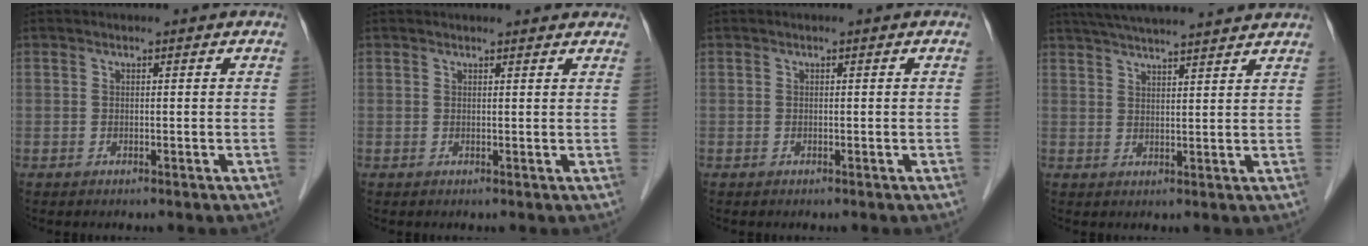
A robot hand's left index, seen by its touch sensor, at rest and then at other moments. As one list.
[{"total": 4.9, "force": [4.6, 1.0, 1.3], "torque": [-0.012, 0.017, 0.045]}, {"total": 0.0}, {"total": 15.6, "force": [14.1, 0.8, 6.7], "torque": [-0.117, 0.041, 0.199]}]